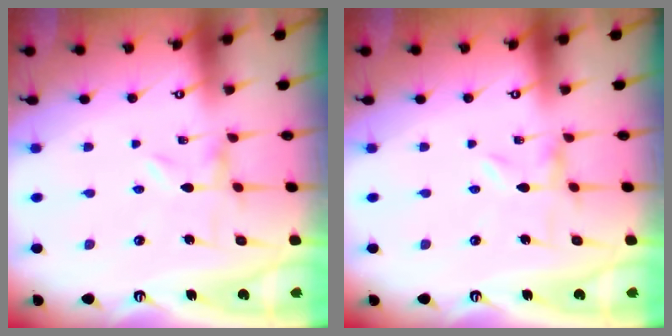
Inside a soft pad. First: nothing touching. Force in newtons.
{"total": 0.0}